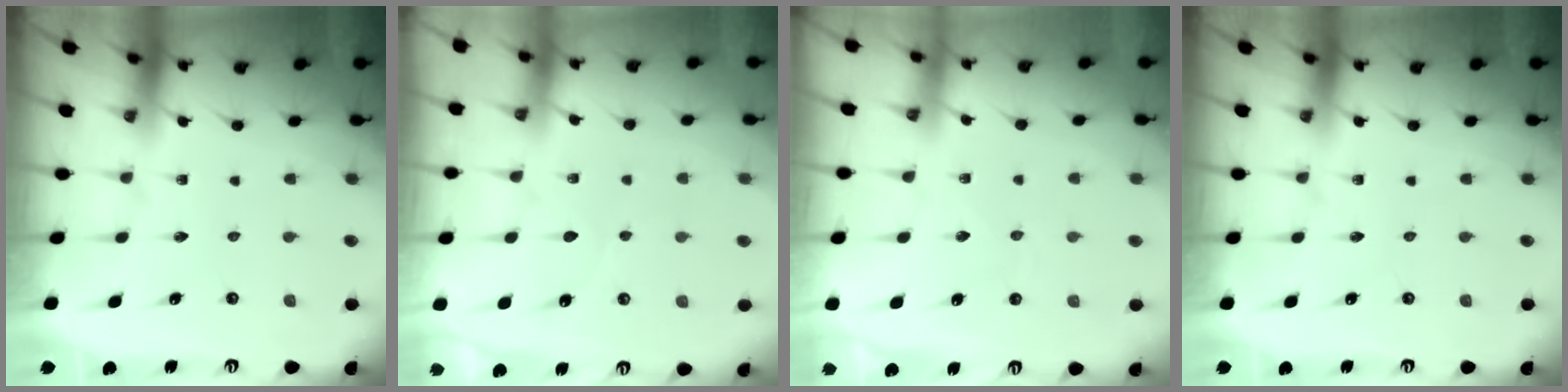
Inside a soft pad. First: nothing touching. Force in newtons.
{"total": 5.5, "press": 5.4, "slide": 0.5}
{"total": 2.7, "press": 2.7, "slide": 0.4}
{"total": 0.0}